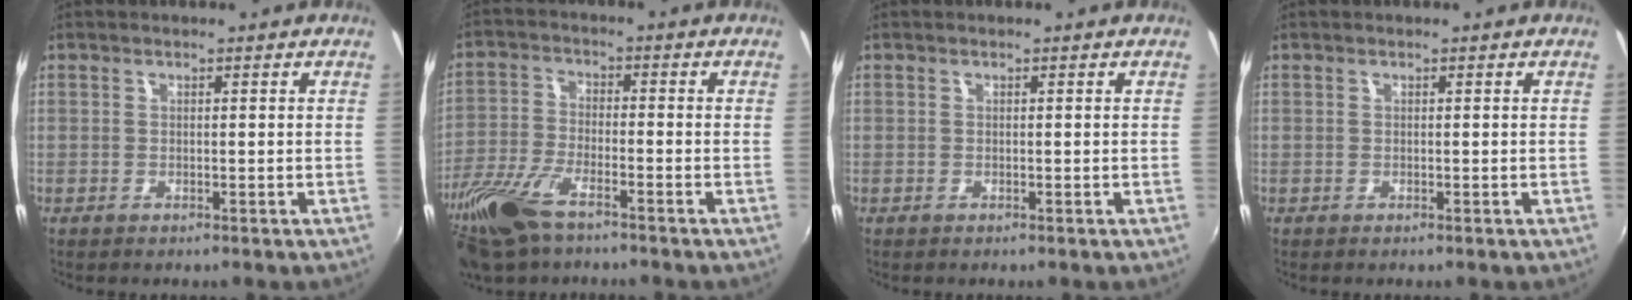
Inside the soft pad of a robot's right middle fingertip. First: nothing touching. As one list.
[{"total": 12.4, "force": [-8.4, 4.3, 7.9], "torque": [-0.190, -0.025, -0.172]}, {"total": 0.0}, {"total": 0.0}]